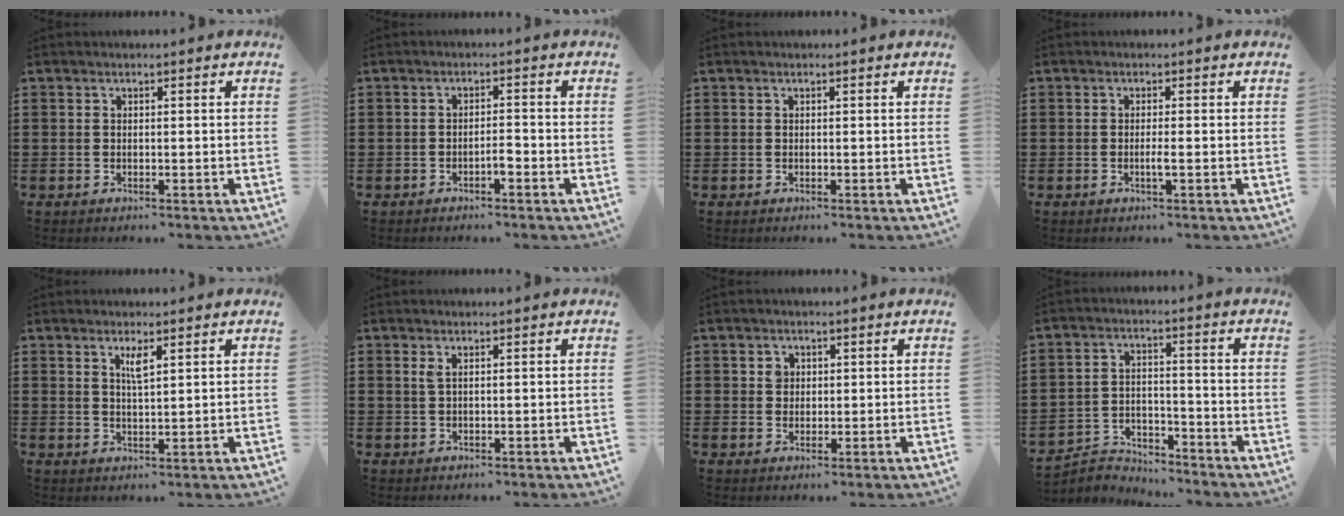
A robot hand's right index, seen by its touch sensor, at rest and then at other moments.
{"total": 2.2, "force": [-1.2, 0.3, 1.8], "torque": [-0.034, -0.001, -0.022]}
{"total": 0.0}
{"total": 1.6, "force": [-0.6, -0.2, 1.5], "torque": [-0.028, -0.006, -0.010]}
{"total": 2.5, "force": [1.4, 0.4, 2.0], "torque": [-0.034, -0.001, 0.020]}
{"total": 1.1, "force": [0.4, 0.3, 1.0], "torque": [-0.021, 0.003, 0.007]}
{"total": 1.8, "force": [0.6, 1.6, 0.8], "torque": [-0.020, 0.007, 0.011]}
{"total": 4.1, "force": [-3.9, 1.2, 0.1], "torque": [-0.016, 0.005, -0.086]}